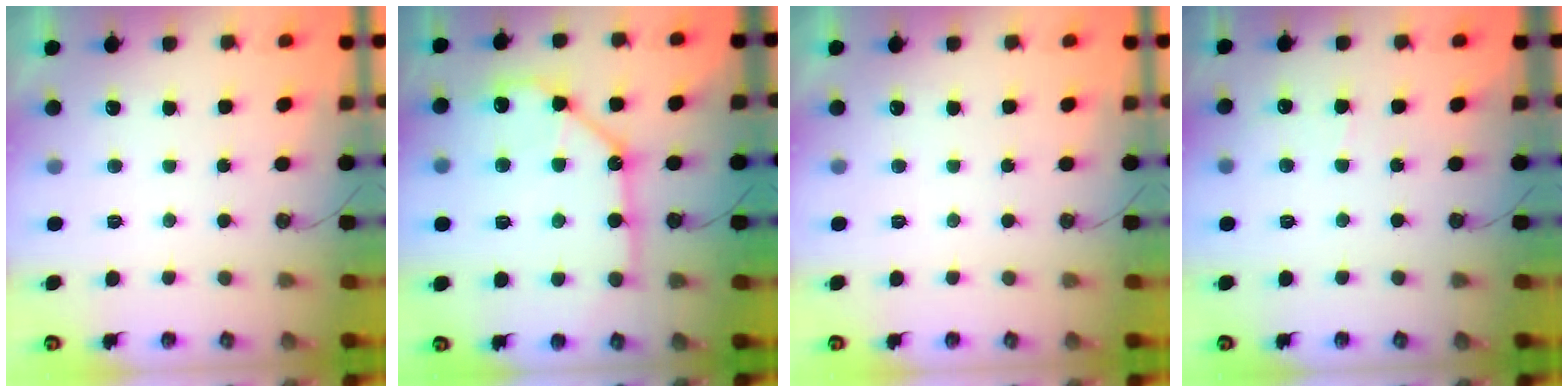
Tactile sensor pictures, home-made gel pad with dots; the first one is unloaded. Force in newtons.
{"total": 16.8, "press": 16.6, "slide": 2.1}
{"total": 0.0}
{"total": 4.8, "press": 4.8, "slide": 0.6}